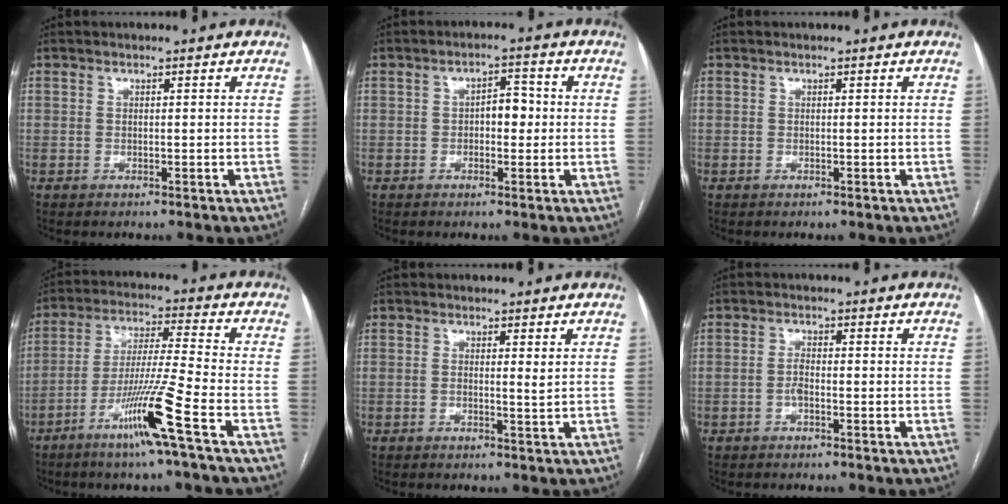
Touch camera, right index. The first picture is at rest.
{"total": 3.7, "force": [-0.2, 1.9, 3.1], "torque": [-0.043, 0.013, -0.003]}
{"total": 0.0}
{"total": 11.6, "force": [-6.0, -1.9, 9.7], "torque": [-0.182, -0.020, -0.119]}
{"total": 1.1, "force": [0.3, -0.1, 1.1], "torque": [-0.017, -0.001, 0.004]}
{"total": 1.5, "force": [-0.6, 0.5, 1.3], "torque": [-0.024, 0.003, -0.012]}